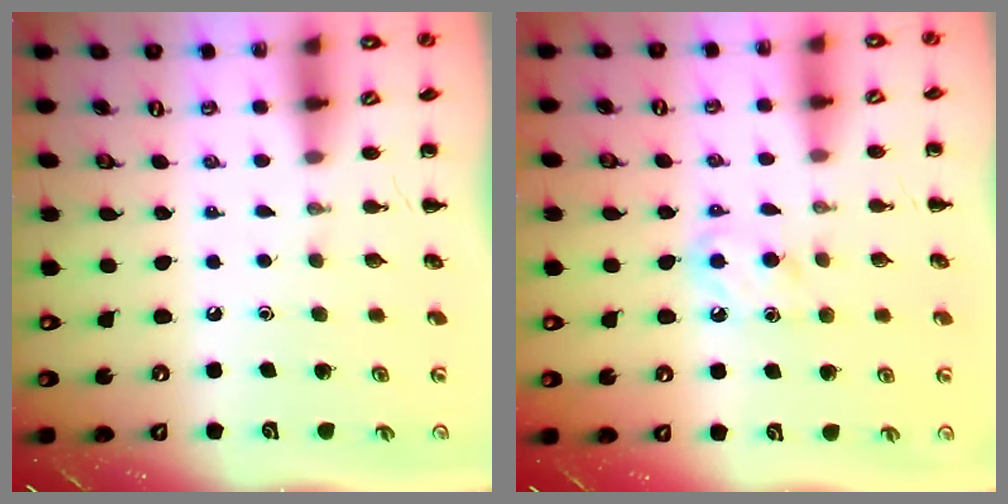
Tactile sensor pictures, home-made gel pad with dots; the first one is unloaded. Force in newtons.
{"total": 5.1, "press": 4.8, "slide": 1.6}